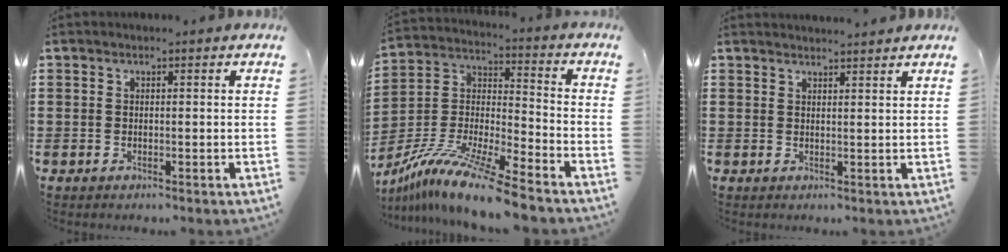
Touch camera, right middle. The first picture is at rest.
{"total": 12.1, "force": [-10.6, -0.3, 5.8], "torque": [-0.122, 0.003, -0.212]}
{"total": 1.8, "force": [1.7, -0.3, 0.0], "torque": [-0.003, -0.001, 0.034]}